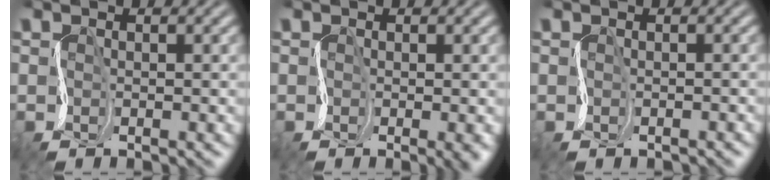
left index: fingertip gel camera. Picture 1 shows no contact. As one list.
[{"total": 2.9, "force": [-0.8, 1.1, 2.6], "torque": [-0.038, -0.005, 0.001]}, {"total": 0.6, "force": [-0.5, -0.1, -0.2], "torque": [0.004, 0.008, -0.005]}]